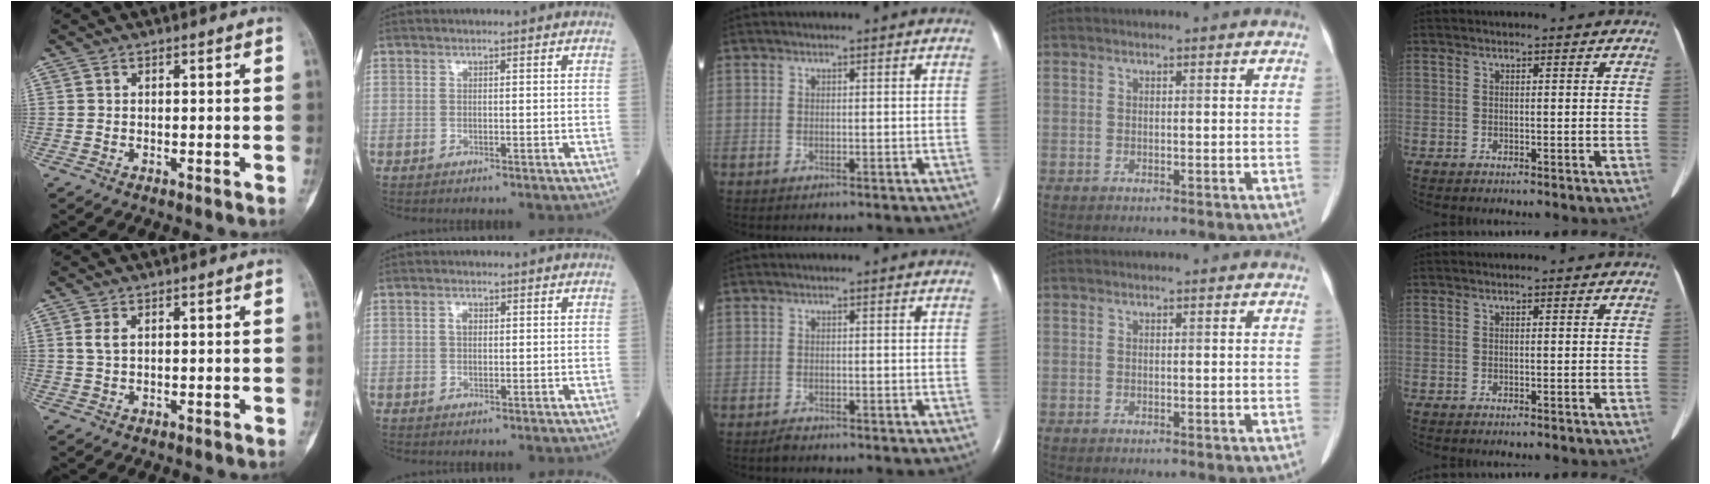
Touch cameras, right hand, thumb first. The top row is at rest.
{"thumb": {"total": 1.9, "force": [0.6, 1.0, 1.4], "torque": [-0.035, 0.006, 0.018]}, "index": {"total": 1.5, "force": [0.4, 1.0, 1.1], "torque": [-0.019, 0.003, 0.005]}, "middle": {"total": 1.0, "force": [-0.9, 0.3, 0.3], "torque": [-0.012, -0.002, -0.014]}}